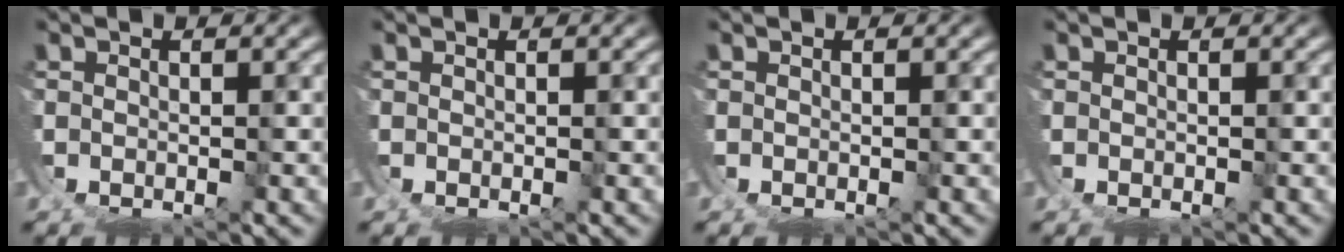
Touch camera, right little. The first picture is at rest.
{"total": 0.0}
{"total": 0.0}
{"total": 0.0}